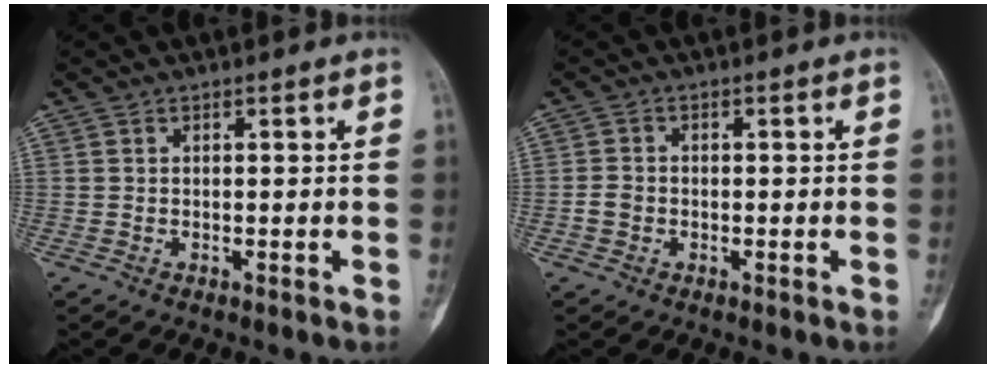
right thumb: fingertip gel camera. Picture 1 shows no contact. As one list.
[{"total": 2.3, "force": [-0.7, 1.9, 1.1], "torque": [-0.019, 0.009, -0.014]}]